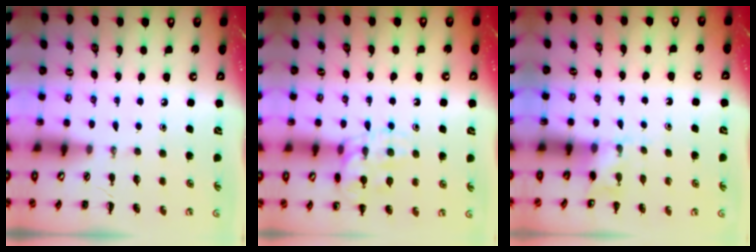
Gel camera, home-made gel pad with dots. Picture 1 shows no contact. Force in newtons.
{"total": 14.2, "press": 14.2, "slide": 1.1}
{"total": 3.7, "press": 3.5, "slide": 1.1}